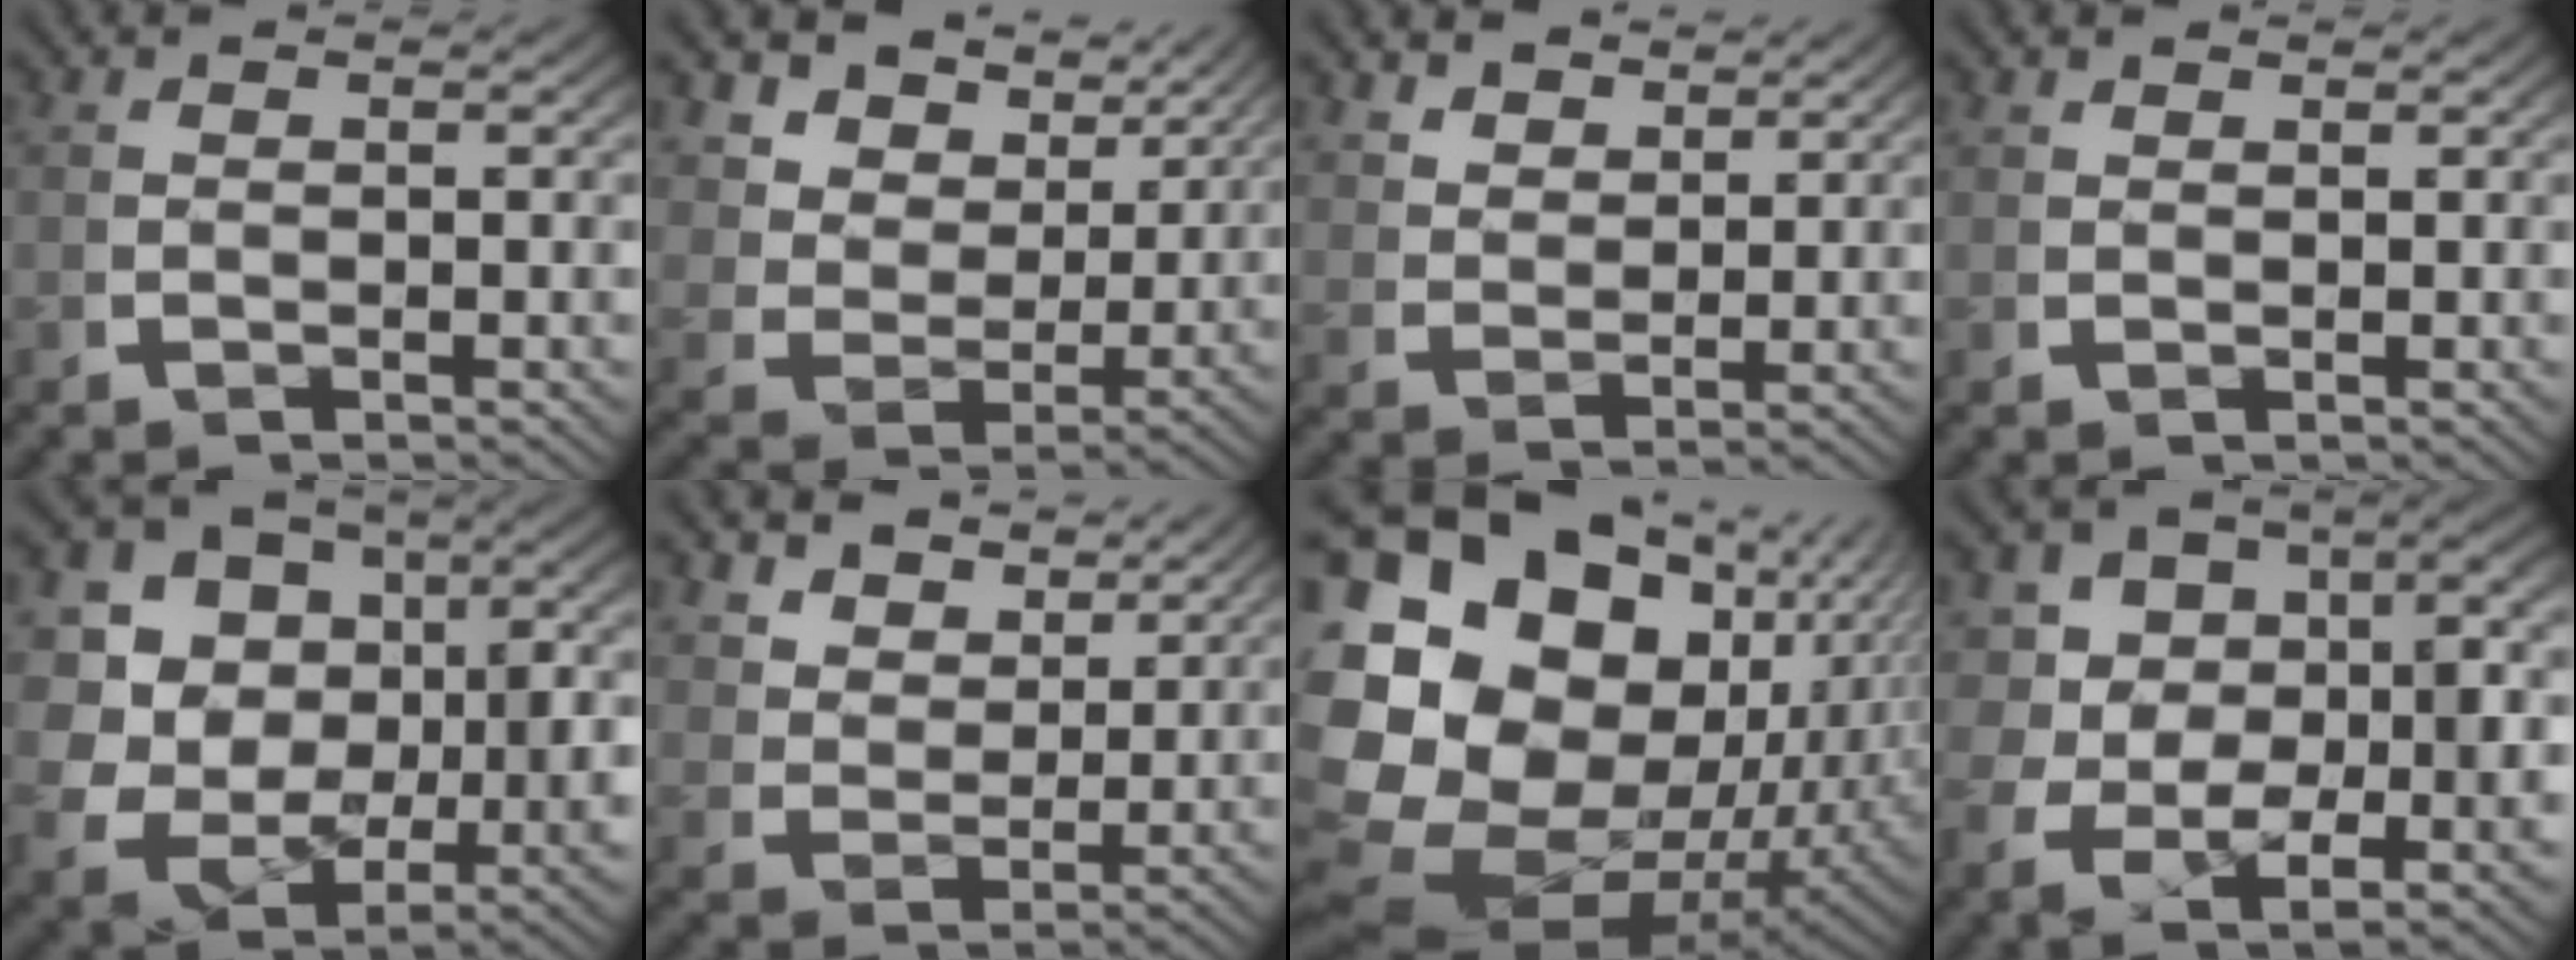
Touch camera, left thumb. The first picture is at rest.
{"total": 8.6, "force": [4.1, 5.6, 5.0], "torque": [-0.111, -0.003, 0.066]}
{"total": 4.0, "force": [3.6, 1.2, 1.0], "torque": [-0.014, -0.002, 0.072]}
{"total": 1.0, "force": [1.0, -0.1, -0.2], "torque": [0.003, -0.003, 0.025]}
{"total": 13.8, "force": [0.0, 11.0, 8.3], "torque": [-0.206, -0.057, 0.009]}
{"total": 5.6, "force": [4.0, 3.0, 2.6], "torque": [-0.054, -0.007, 0.073]}
{"total": 24.7, "force": [0.6, 18.5, 16.4], "torque": [-0.343, -0.057, 0.022]}
{"total": 10.4, "force": [0.5, 7.2, 7.4], "torque": [-0.137, -0.030, 0.021]}